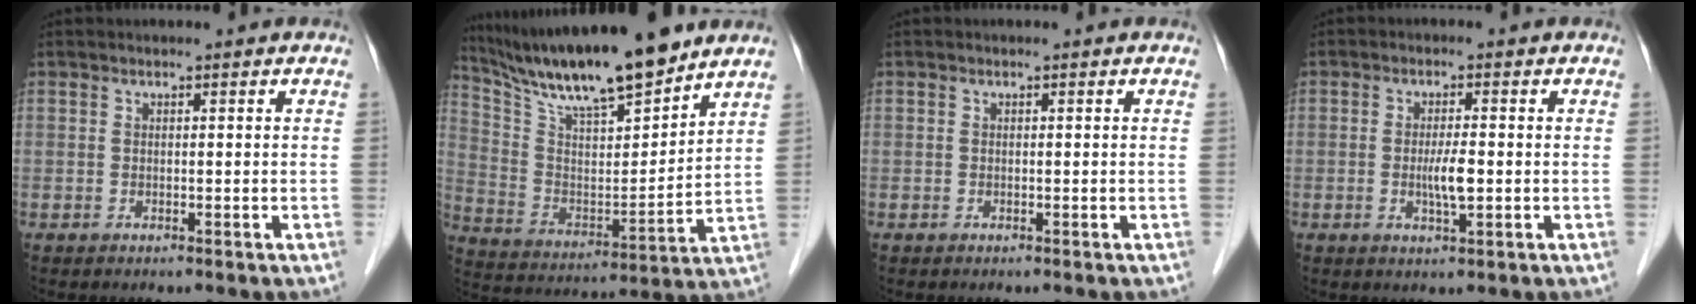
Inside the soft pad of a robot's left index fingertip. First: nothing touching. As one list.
[{"total": 18.1, "force": [15.3, 1.8, 9.4], "torque": [-0.168, 0.001, 0.278]}, {"total": 0.0}, {"total": 3.5, "force": [-0.5, 0.5, 3.4], "torque": [-0.069, -0.005, -0.007]}]